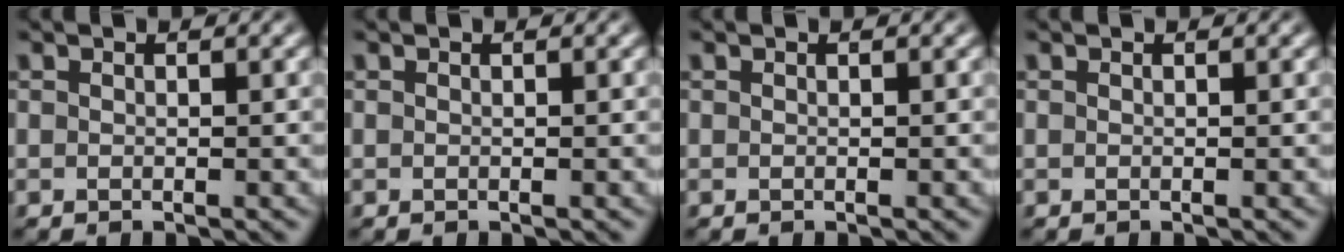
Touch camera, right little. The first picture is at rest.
{"total": 0.0}
{"total": 0.0}
{"total": 0.0}